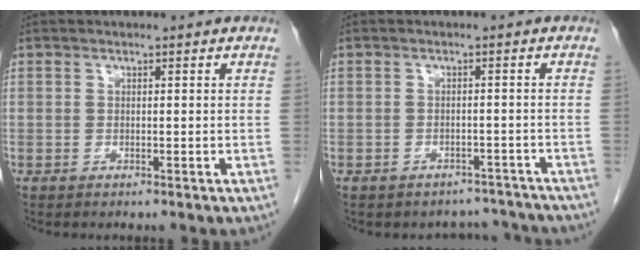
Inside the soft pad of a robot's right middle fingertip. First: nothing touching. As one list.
[{"total": 5.5, "force": [-4.9, 2.4, -0.4], "torque": [0.017, 0.019, -0.053]}]